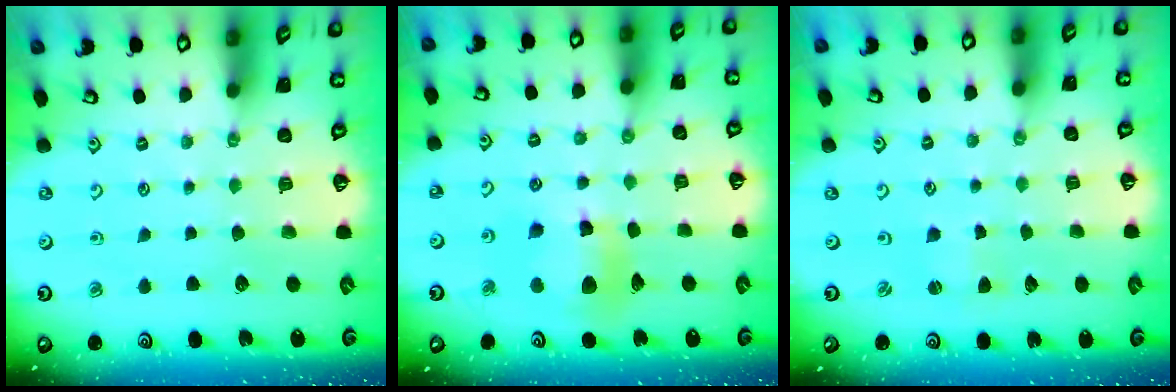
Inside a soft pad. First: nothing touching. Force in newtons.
{"total": 11.5, "press": 11.4, "slide": 1.5}
{"total": 2.0, "press": 2.0, "slide": 0.3}